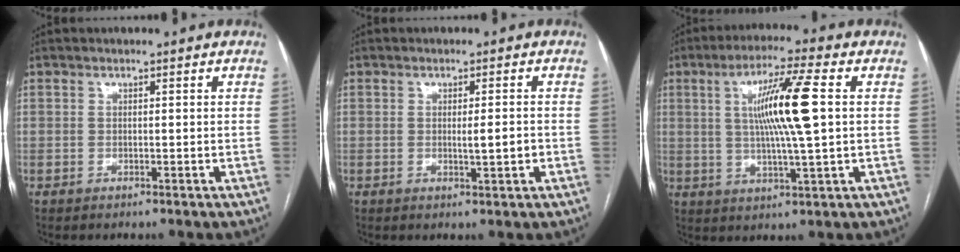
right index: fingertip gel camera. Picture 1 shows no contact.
{"total": 2.8, "force": [-0.5, 0.1, 2.8], "torque": [-0.046, -0.005, -0.006]}
{"total": 11.5, "force": [1.9, -0.1, 11.4], "torque": [-0.206, 0.003, 0.032]}